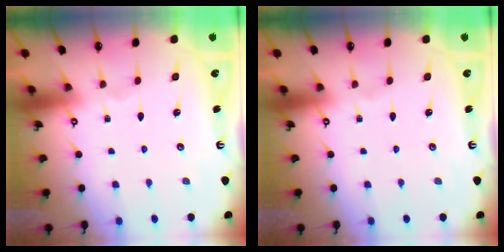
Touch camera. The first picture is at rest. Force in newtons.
{"total": 0.0}